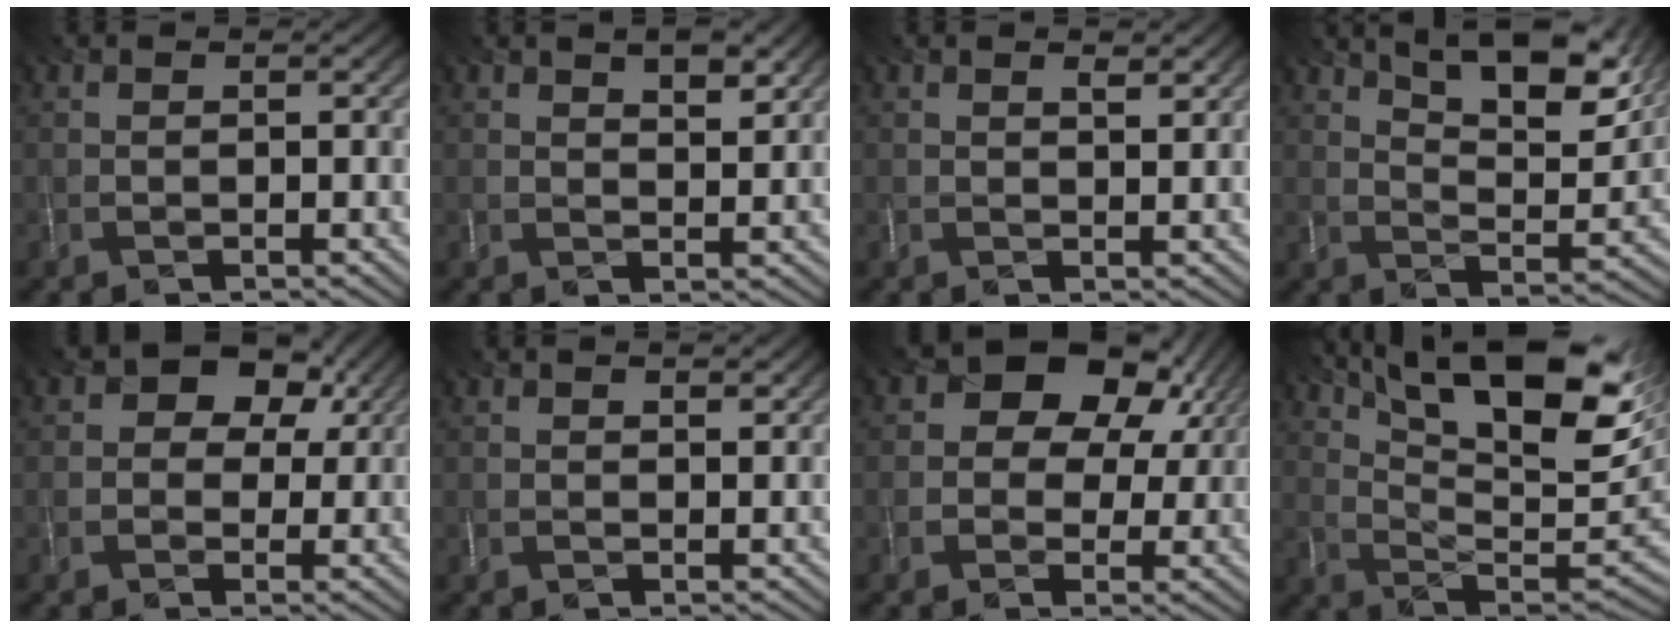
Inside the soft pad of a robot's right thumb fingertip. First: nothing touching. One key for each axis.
{"total": 3.6, "fx": 2.2, "fy": 1.5, "fz": 2.4, "tx": -0.043, "ty": -0.001, "tz": 0.041}
{"total": 2.0, "fx": 1.2, "fy": 0.8, "fz": 1.3, "tx": -0.023, "ty": -0.004, "tz": 0.025}
{"total": 12.2, "fx": 7.8, "fy": 4.2, "fz": 8.5, "tx": -0.141, "ty": 0.000, "tz": 0.127}
{"total": 8.3, "fx": 2.9, "fy": 6.4, "fz": 4.3, "tx": -0.063, "ty": 0.023, "tz": 0.023}
{"total": 1.6, "fx": 1.0, "fy": 0.8, "fz": 1.0, "tx": -0.017, "ty": -0.002, "tz": 0.020}
{"total": 12.3, "fx": 4.3, "fy": 9.2, "fz": 6.9, "tx": -0.124, "ty": 0.026, "tz": 0.063}
{"total": 18.8, "fx": 9.9, "fy": 6.9, "fz": 14.4, "tx": -0.242, "ty": 0.016, "tz": 0.156}